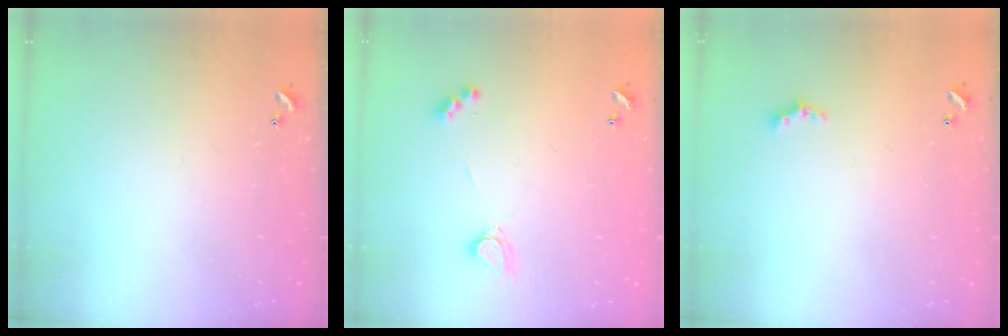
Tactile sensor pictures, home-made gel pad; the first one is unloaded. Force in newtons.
{"total": 2.8, "press": 2.8, "slide": 0.5}
{"total": 2.8, "press": 2.7, "slide": 0.6}